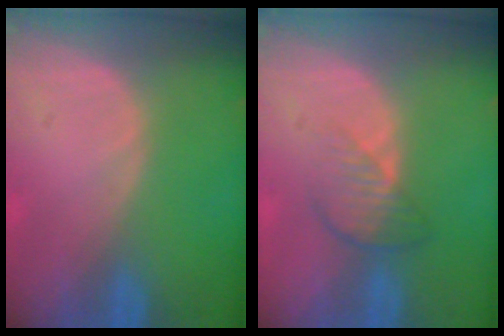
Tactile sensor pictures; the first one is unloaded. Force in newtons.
{"total": 3.8, "press": 3.4, "slide": 1.6}